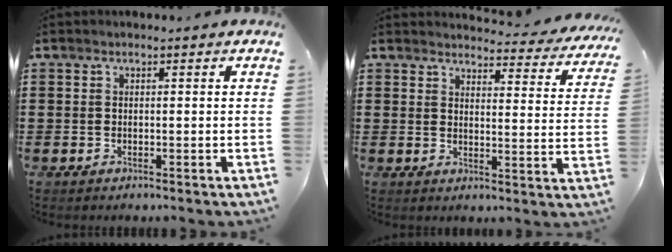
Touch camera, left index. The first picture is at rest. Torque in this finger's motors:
{"motor_torque": [2.14, 0.00, 0.13, 0.04]}